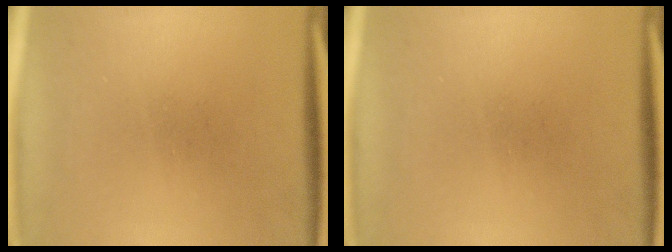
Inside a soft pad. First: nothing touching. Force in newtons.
{"total": 0.0}